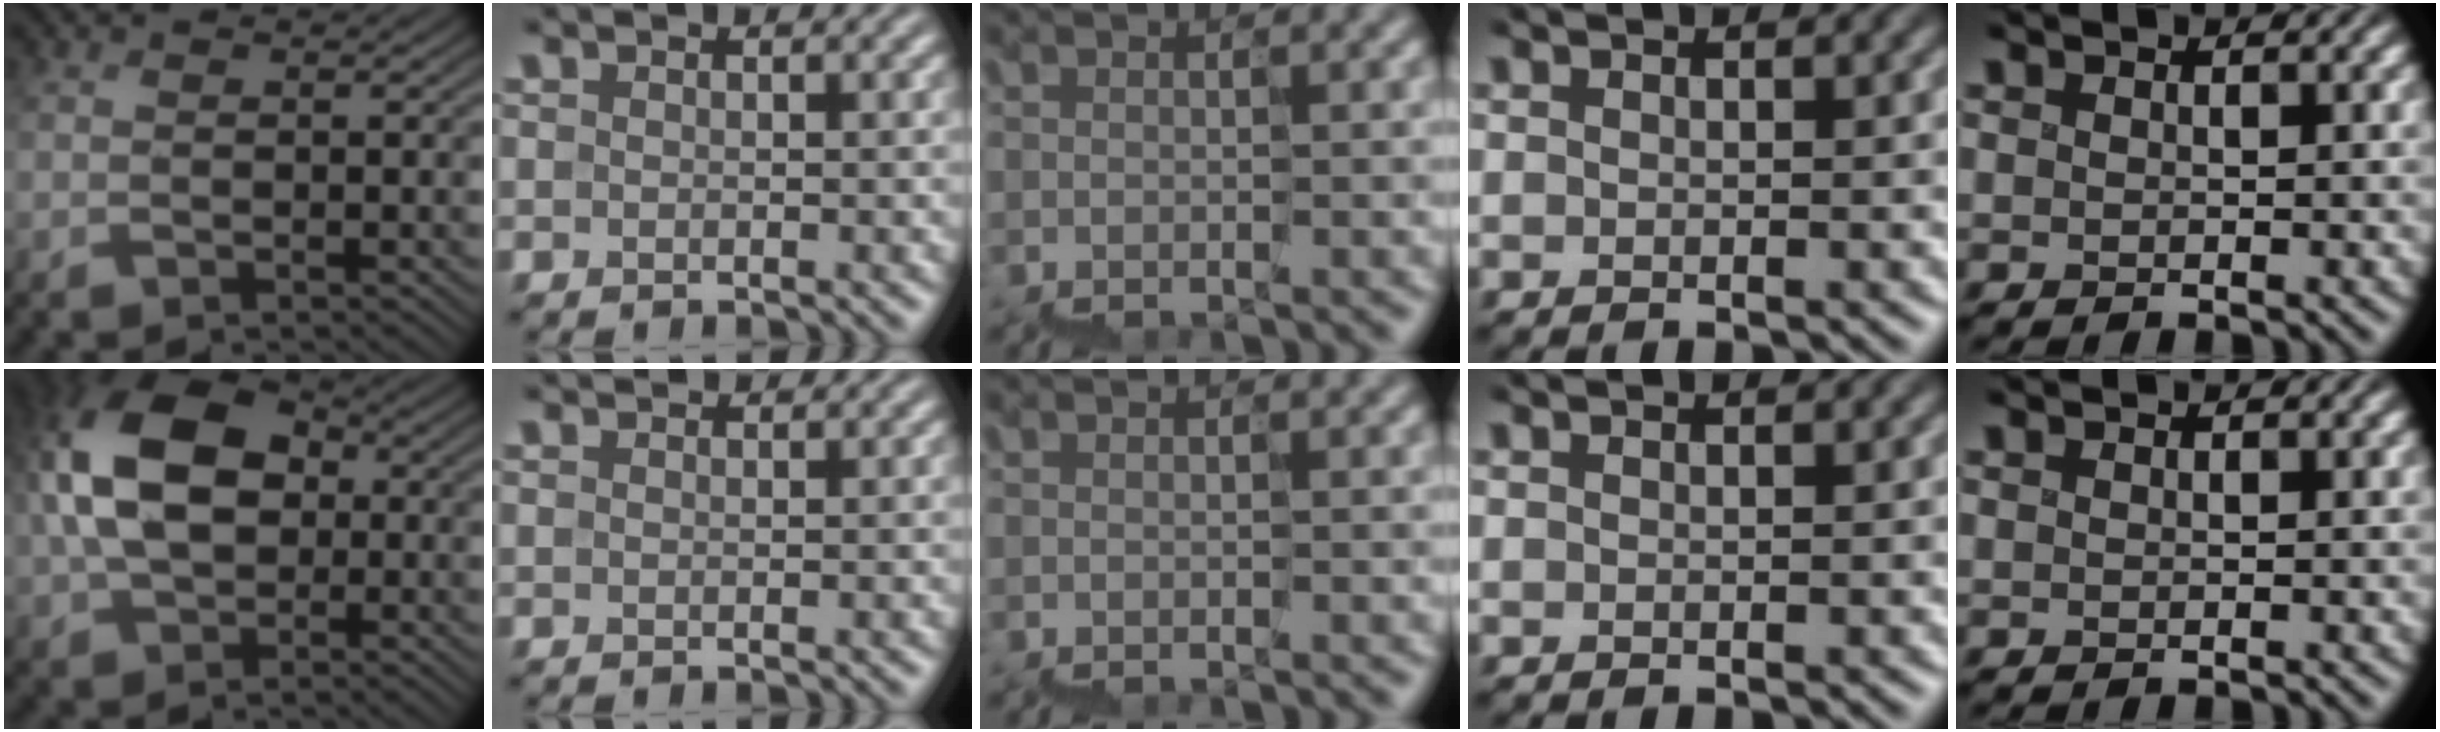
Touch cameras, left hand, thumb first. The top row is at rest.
{"thumb": {"total": 12.9, "force": [0.4, 8.7, 9.6], "torque": [-0.213, 0.010, -0.005]}, "index": {"total": 1.1, "force": [1.1, 0.3, 0.3], "torque": [-0.011, -0.003, 0.010]}}